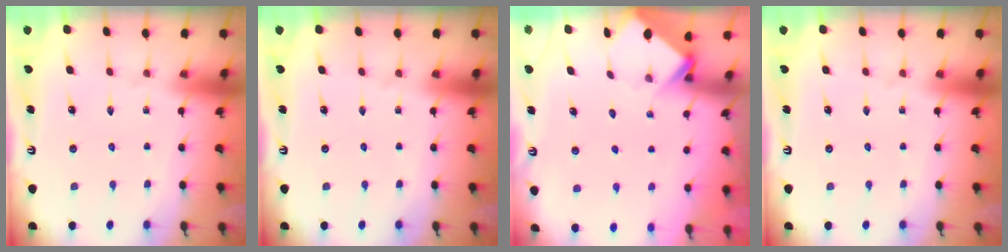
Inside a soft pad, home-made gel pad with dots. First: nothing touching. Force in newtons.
{"total": 0.0}
{"total": 3.9, "press": 3.9, "slide": 0.3}
{"total": 0.0}